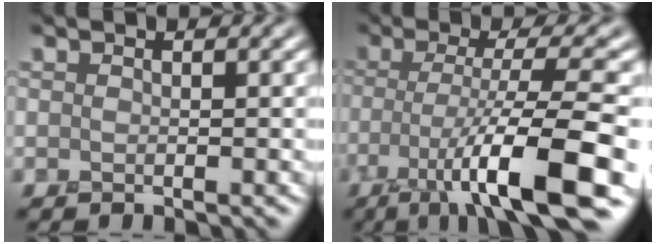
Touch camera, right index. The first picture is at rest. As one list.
[{"total": 10.1, "force": [-3.9, 1.7, 9.1], "torque": [-0.141, 0.001, -0.070]}]